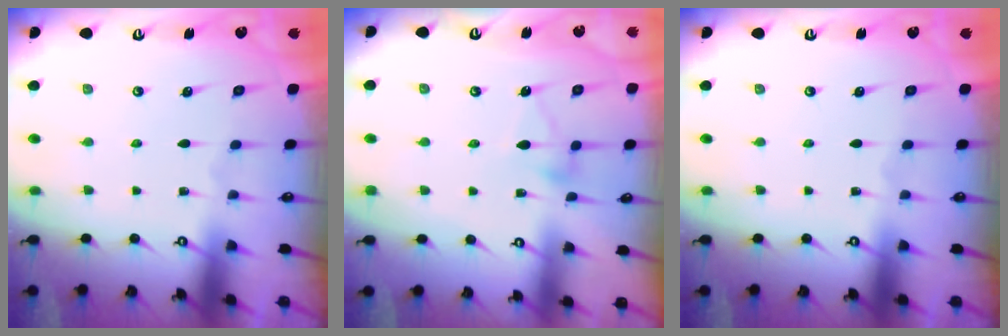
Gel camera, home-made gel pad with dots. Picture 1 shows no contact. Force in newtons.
{"total": 5.1, "press": 5.1, "slide": 0.3}
{"total": 0.0}